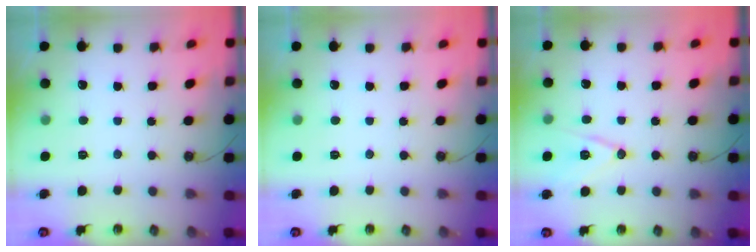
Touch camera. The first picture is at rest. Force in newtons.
{"total": 0.0}
{"total": 11.3, "press": 10.8, "slide": 3.2}